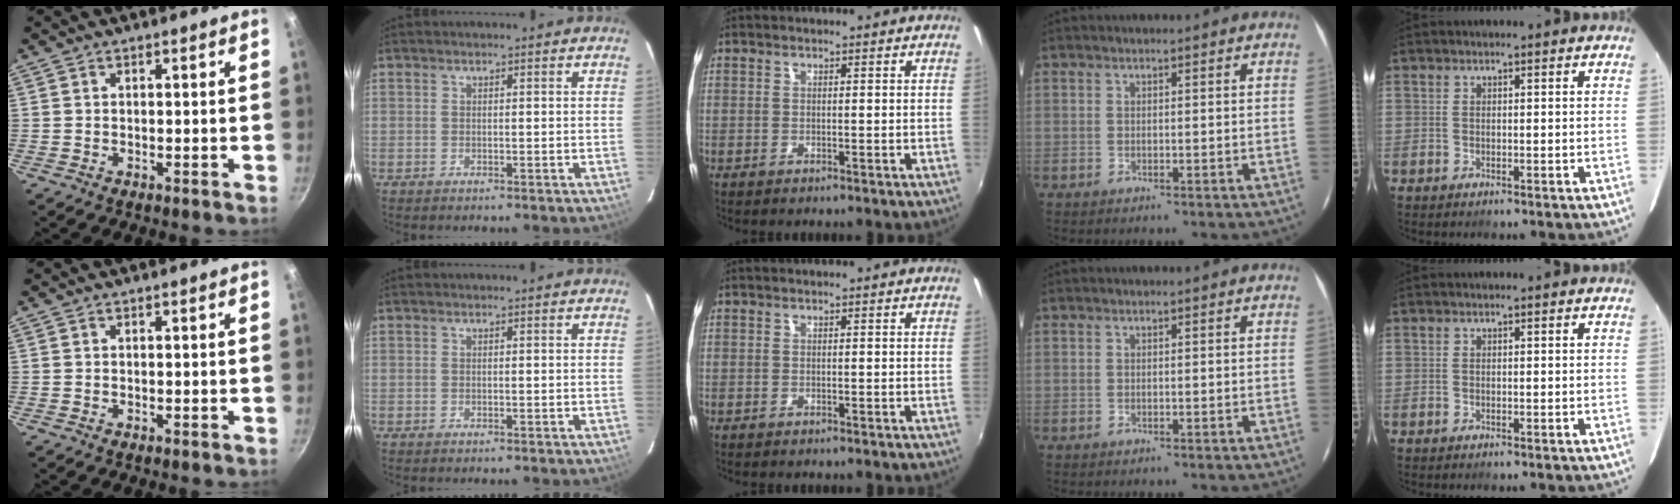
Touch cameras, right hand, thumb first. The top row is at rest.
{}